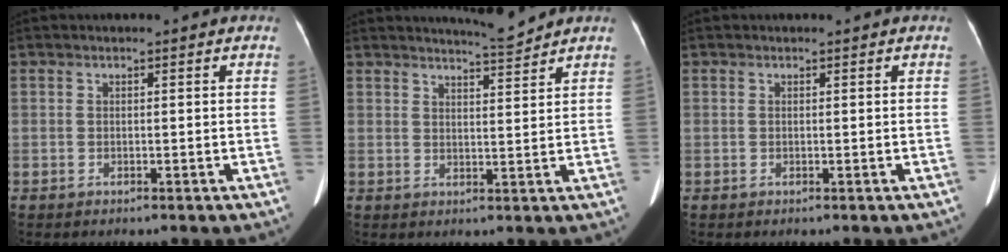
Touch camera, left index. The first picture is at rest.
{"total": 4.0, "force": [3.9, -0.7, 0.6], "torque": [-0.016, -0.012, 0.062]}
{"total": 0.0}